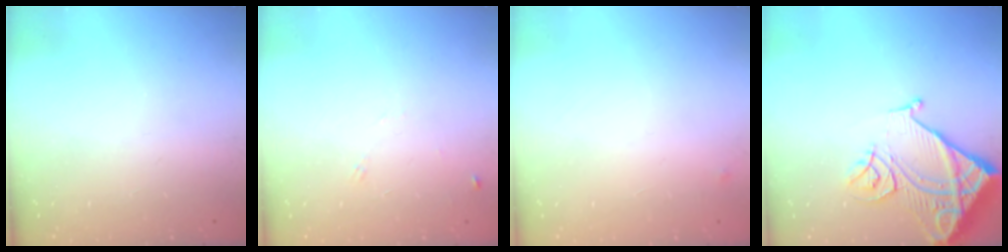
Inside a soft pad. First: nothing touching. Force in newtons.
{"total": 5.7, "press": 5.6, "slide": 0.7}
{"total": 2.5, "press": 2.4, "slide": 0.4}
{"total": 15.0, "press": 14.9, "slide": 1.9}